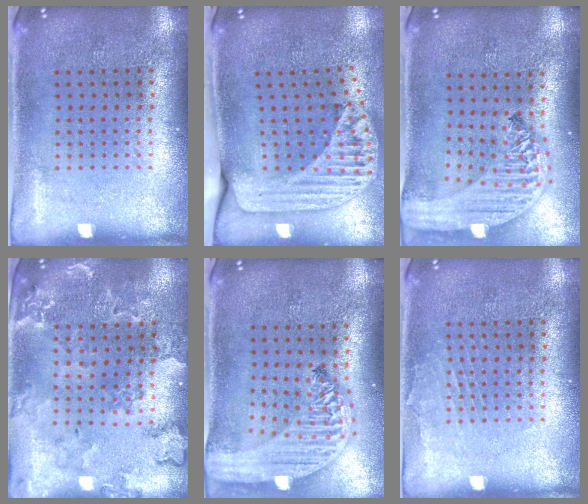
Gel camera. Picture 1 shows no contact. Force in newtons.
{"total": 2.2, "press": 1.7, "slide": 1.4}
{"total": 2.9, "press": 2.2, "slide": 1.8}
{"total": 1.1, "press": 1.1, "slide": 0.2}
{"total": 2.9, "press": 2.2, "slide": 1.8}
{"total": 1.0, "press": 1.0, "slide": 0.1}